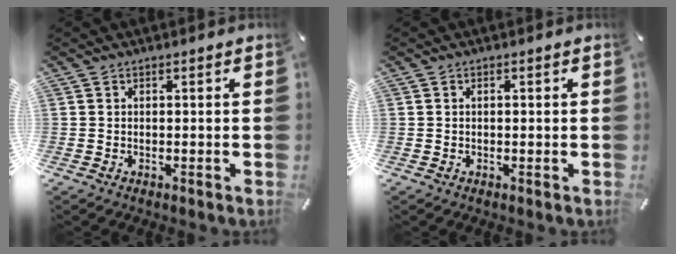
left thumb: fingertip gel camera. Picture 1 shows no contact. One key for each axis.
{"total": 0.7, "fx": 0.0, "fy": 0.3, "fz": 0.6, "tx": -0.012, "ty": -0.001, "tz": 0.001}